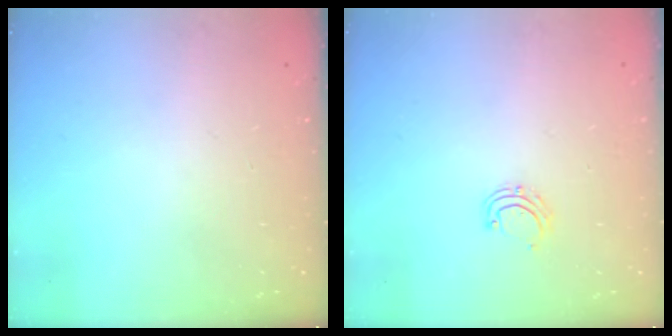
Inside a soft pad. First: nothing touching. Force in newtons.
{"total": 4.6, "press": 4.5, "slide": 0.5}